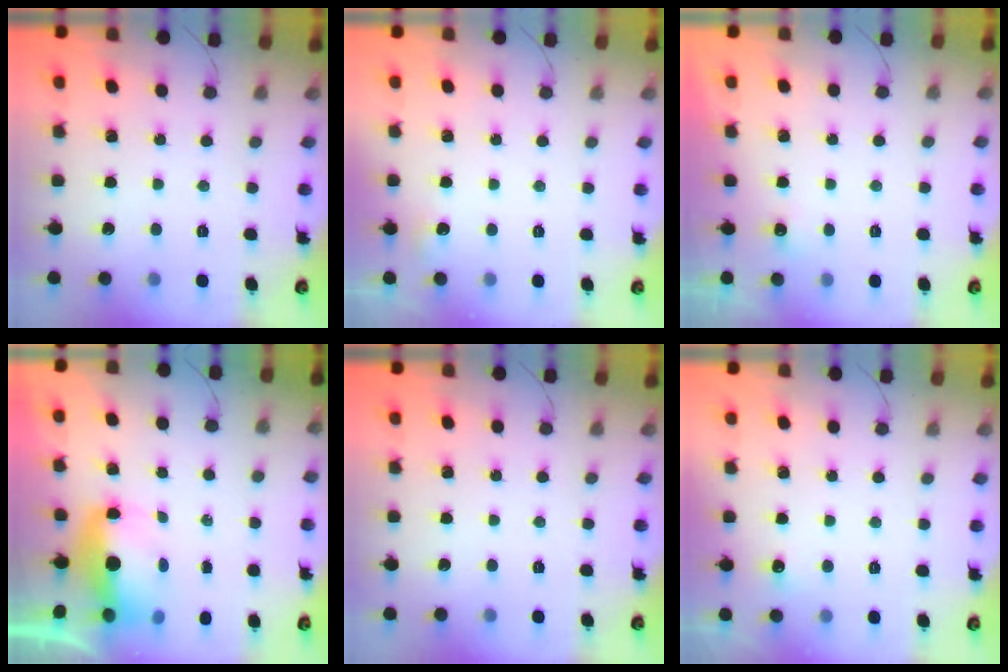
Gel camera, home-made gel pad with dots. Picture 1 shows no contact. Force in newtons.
{"total": 3.8, "press": 3.6, "slide": 1.4}
{"total": 3.2, "press": 1.2, "slide": 3.0}
{"total": 6.4, "press": 6.4, "slide": 0.6}
{"total": 0.0}
{"total": 4.1, "press": 3.9, "slide": 1.3}